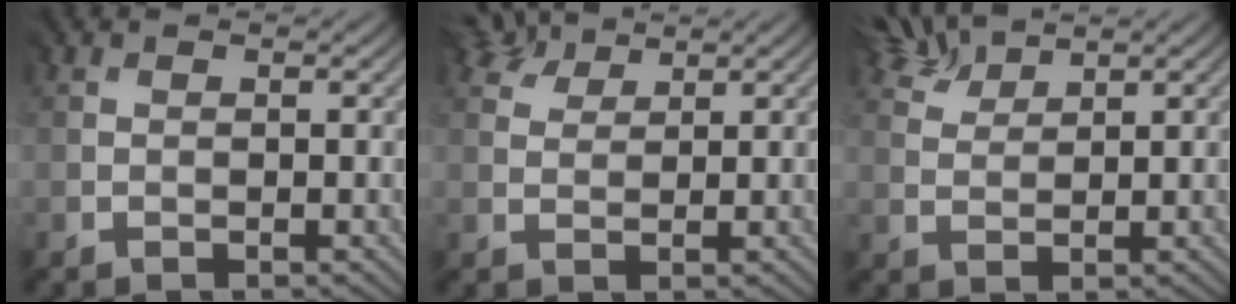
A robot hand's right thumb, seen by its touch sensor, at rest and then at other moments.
{"total": 3.7, "force": [3.3, 1.5, 0.7], "torque": [-0.024, 0.011, 0.064]}
{"total": 3.6, "force": [3.3, 1.1, 0.8], "torque": [-0.028, 0.011, 0.075]}